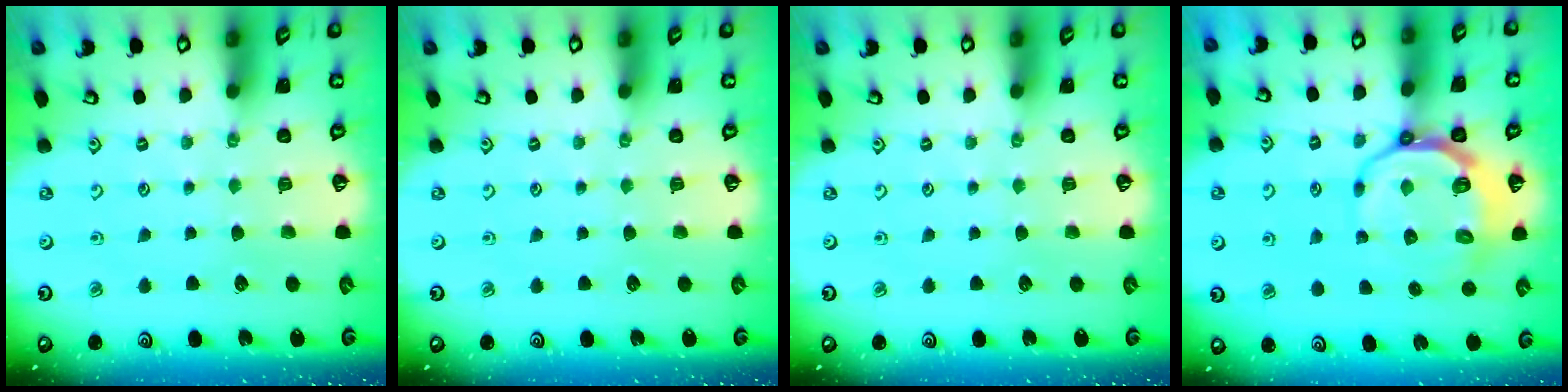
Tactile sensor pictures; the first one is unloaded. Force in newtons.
{"total": 0.0}
{"total": 0.0}
{"total": 10.8, "press": 10.3, "slide": 3.0}